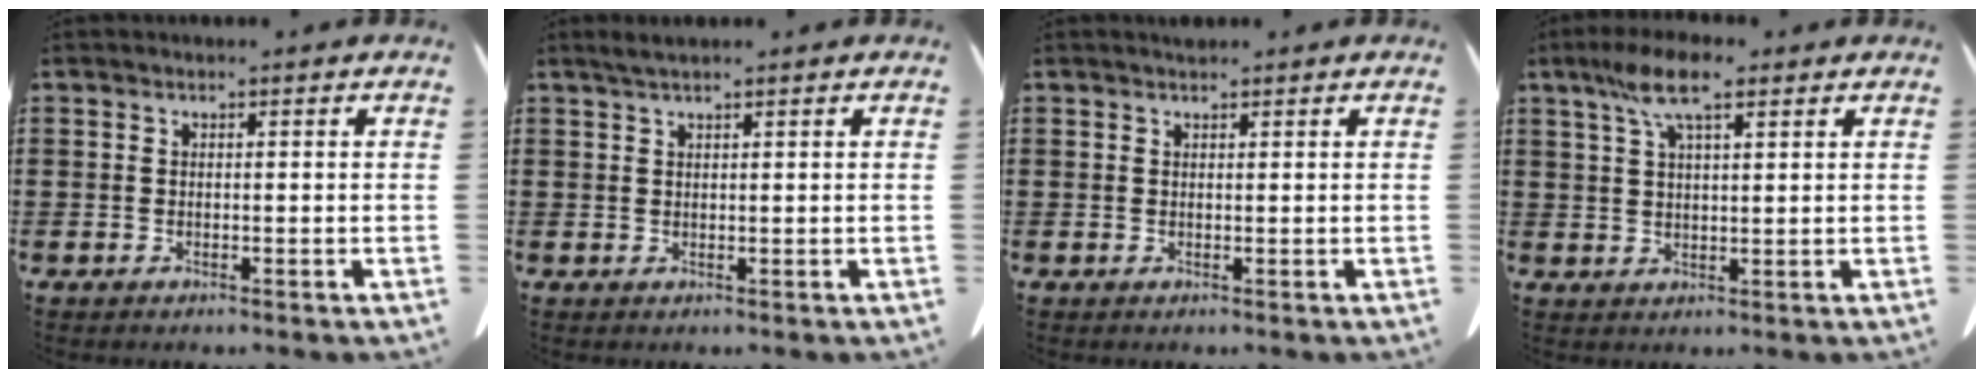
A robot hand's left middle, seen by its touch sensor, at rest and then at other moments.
{"total": 1.6, "force": [1.1, 0.1, 1.1], "torque": [-0.024, -0.002, 0.021]}
{"total": 0.8, "force": [0.7, 0.1, 0.3], "torque": [-0.007, -0.002, 0.015]}
{"total": 7.7, "force": [4.5, 1.9, 5.9], "torque": [-0.126, 0.005, 0.080]}